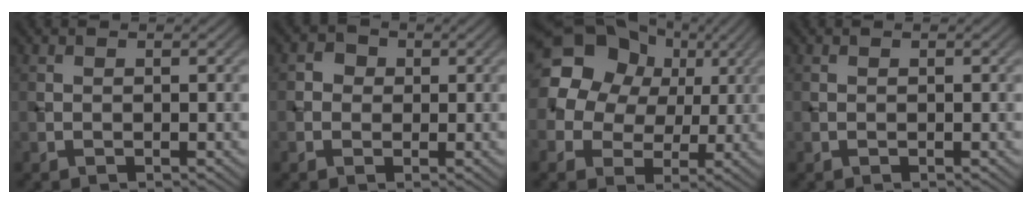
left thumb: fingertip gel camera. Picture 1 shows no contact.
{"total": 2.0, "force": [0.2, 1.9, 0.7], "torque": [-0.011, 0.001, -0.002]}
{"total": 17.7, "force": [6.5, 14.5, 7.7], "torque": [-0.187, 0.031, 0.114]}
{"total": 0.0}